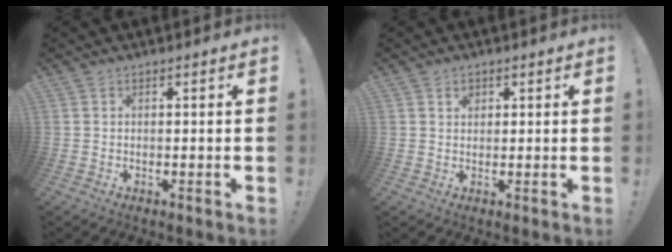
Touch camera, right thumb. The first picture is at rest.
{"total": 1.9, "force": [1.0, 1.5, 0.6], "torque": [0.004, -0.005, 0.014]}